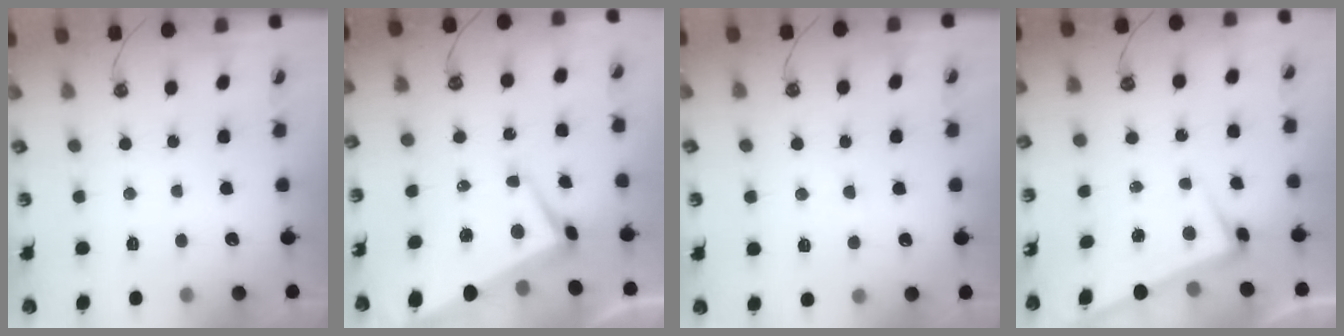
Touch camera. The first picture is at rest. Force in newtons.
{"total": 1.7, "press": 1.1, "slide": 1.3}
{"total": 5.3, "press": 5.3, "slide": 0.8}
{"total": 3.1, "press": 3.0, "slide": 0.8}